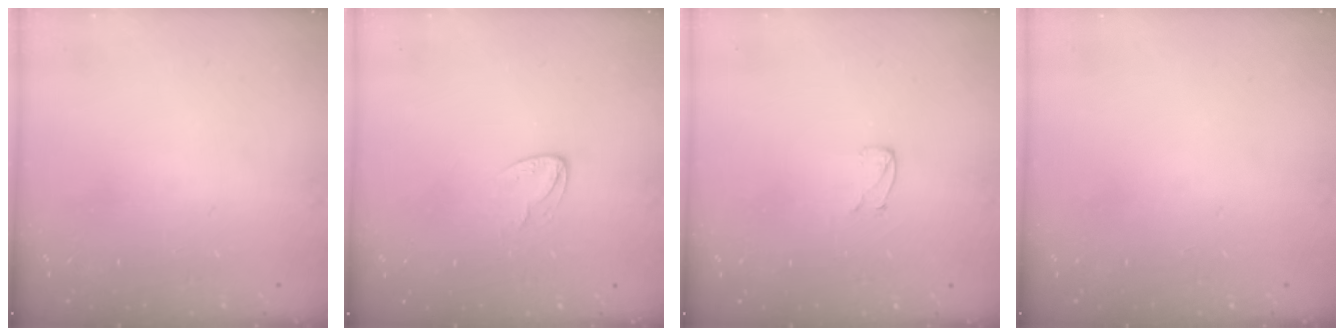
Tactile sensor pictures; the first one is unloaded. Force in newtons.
{"total": 2.9, "press": 2.9, "slide": 0.2}
{"total": 3.1, "press": 3.1, "slide": 0.3}
{"total": 0.0}